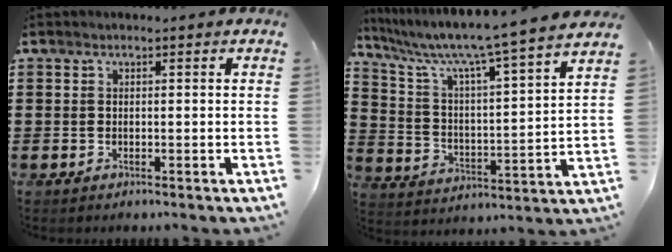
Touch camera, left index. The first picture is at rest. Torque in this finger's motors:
{"motor_torque": [2.14, 0.00, -0.51, -0.20]}